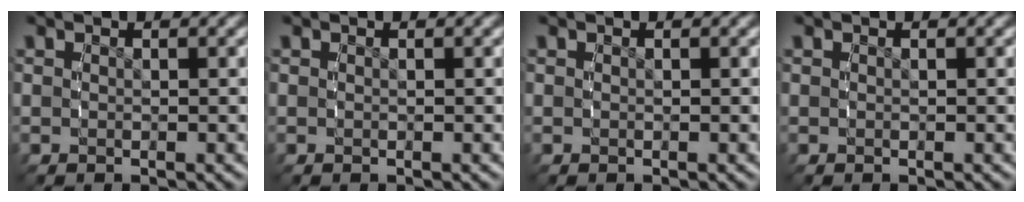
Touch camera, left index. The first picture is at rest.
{"total": 0.0}
{"total": 0.0}
{"total": 0.0}